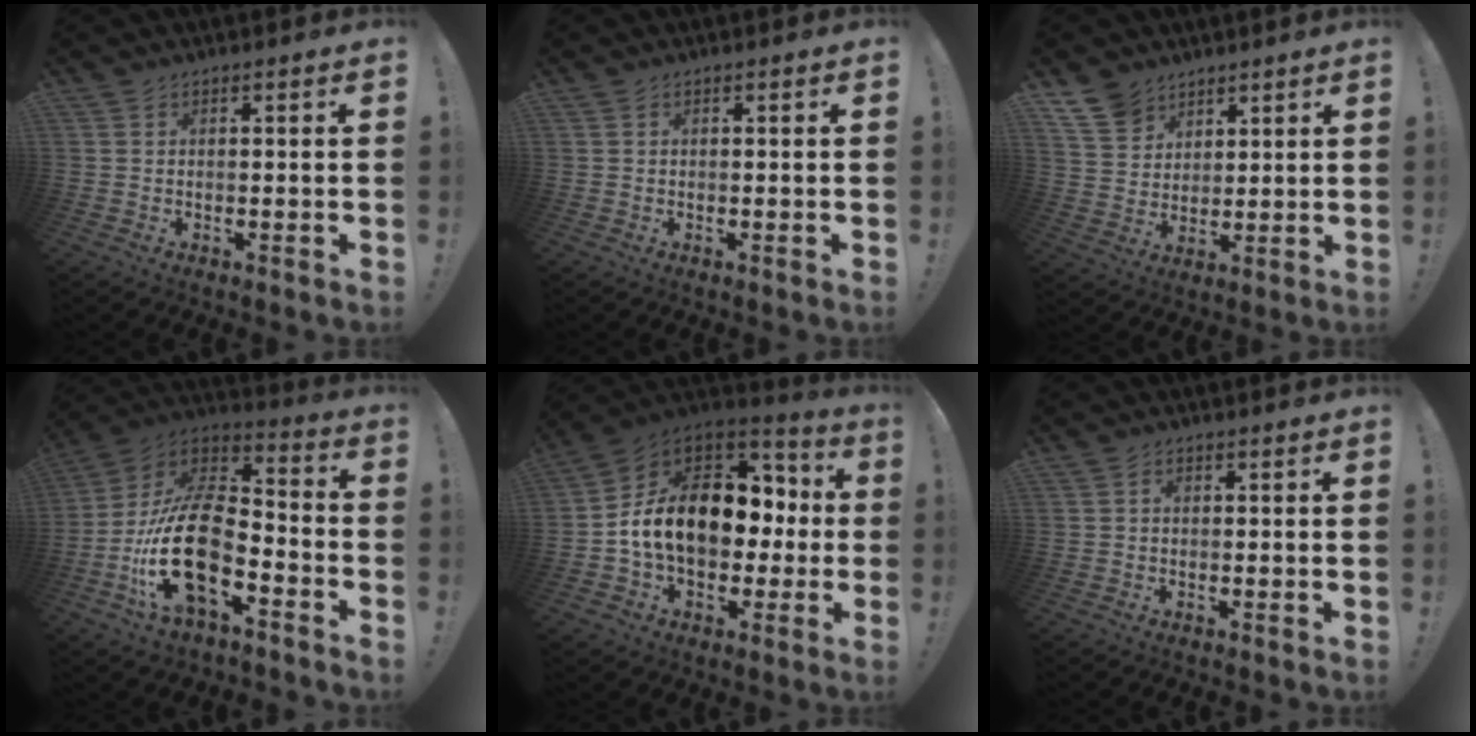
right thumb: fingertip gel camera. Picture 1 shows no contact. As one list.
[{"total": 0.0}, {"total": 9.8, "force": [7.1, 6.3, 2.5], "torque": [-0.046, -0.047, 0.141]}, {"total": 22.2, "force": [-7.7, 11.2, 17.6], "torque": [-0.360, 0.037, -0.127]}, {"total": 18.4, "force": [1.5, 13.4, 12.5], "torque": [-0.190, 0.006, 0.047]}, {"total": 0.8, "force": [-0.2, 0.6, 0.4], "torque": [-0.008, 0.003, -0.004]}]